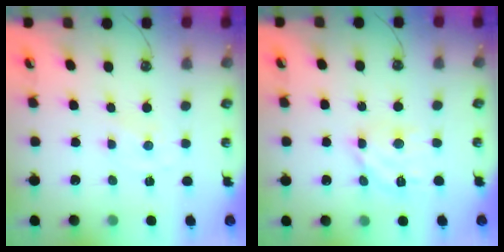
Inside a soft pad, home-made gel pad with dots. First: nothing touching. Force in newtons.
{"total": 11.9, "press": 11.9, "slide": 1.0}